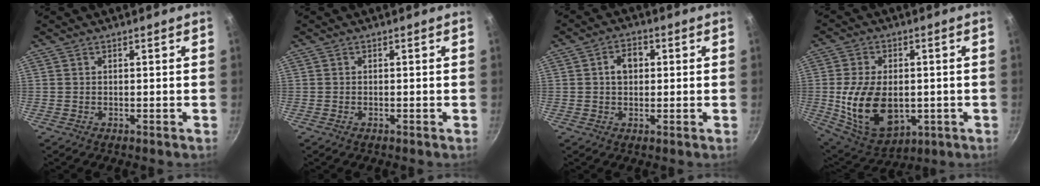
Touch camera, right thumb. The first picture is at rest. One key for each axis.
{"total": 0.0}
{"total": 4.6, "fx": 0.7, "fy": 3.5, "fz": 3.0, "tx": -0.023, "ty": 0.009, "tz": 0.007}
{"total": 16.0, "fx": -1.4, "fy": 10.4, "fz": 12.1, "tx": -0.204, "ty": -0.009, "tz": -0.004}